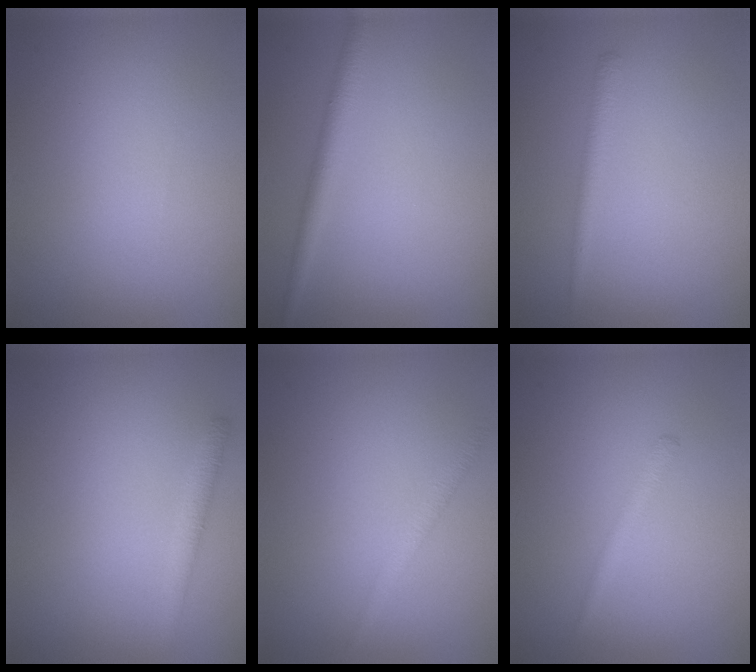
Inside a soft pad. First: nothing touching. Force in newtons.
{"total": 2.3, "press": 2.3, "slide": 0.1}
{"total": 1.5, "press": 1.5, "slide": 0.0}
{"total": 1.4, "press": 1.4, "slide": 0.1}
{"total": 1.3, "press": 1.3, "slide": 0.0}
{"total": 1.2, "press": 1.1, "slide": 0.1}